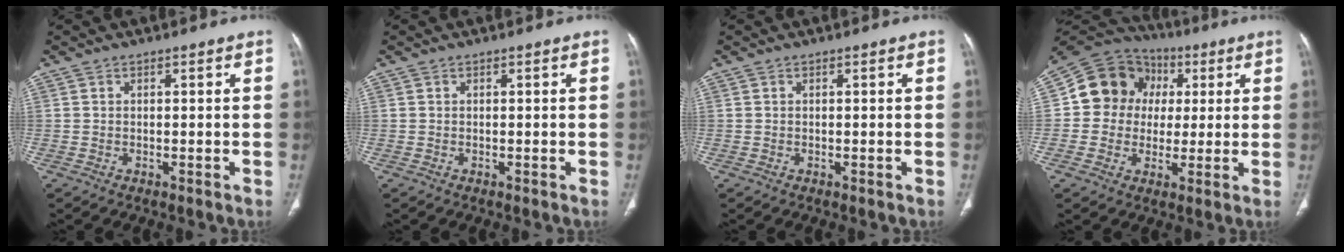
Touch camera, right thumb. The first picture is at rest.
{"total": 0.0}
{"total": 0.0}
{"total": 13.8, "force": [2.0, 12.4, 5.7], "torque": [-0.068, 0.021, 0.025]}